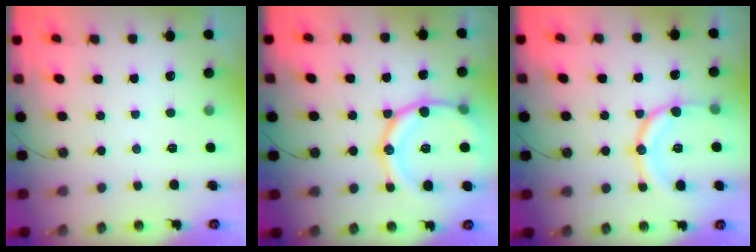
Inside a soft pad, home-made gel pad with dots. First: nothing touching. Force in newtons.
{"total": 18.7, "press": 18.4, "slide": 3.3}
{"total": 14.1, "press": 14.1, "slide": 0.5}